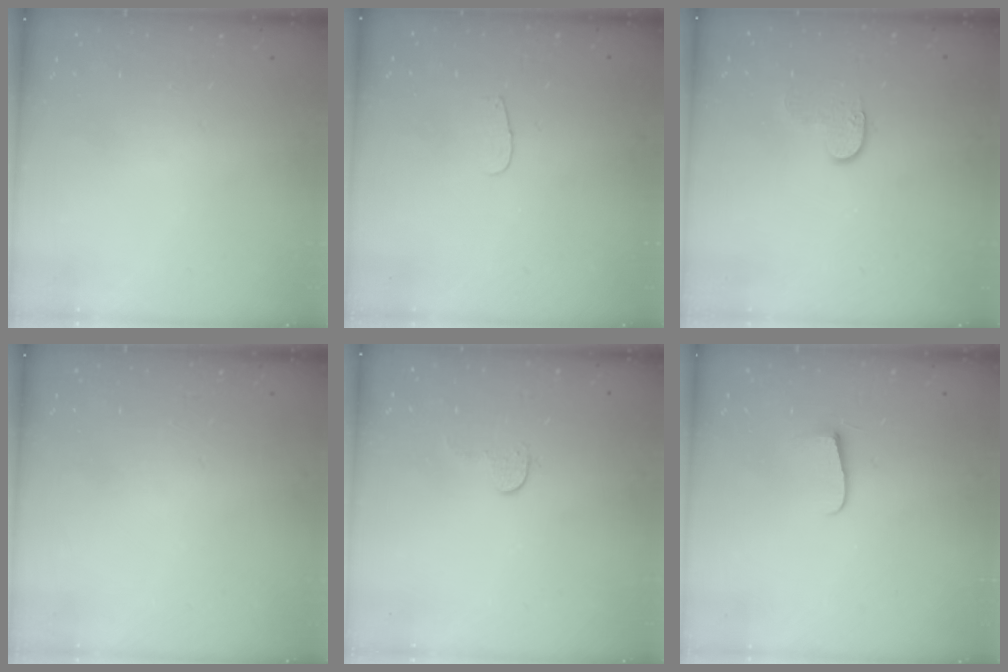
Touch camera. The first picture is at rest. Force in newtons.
{"total": 3.3, "press": 3.3, "slide": 0.3}
{"total": 5.6, "press": 5.6, "slide": 0.5}
{"total": 0.0}
{"total": 5.7, "press": 5.7, "slide": 0.2}
{"total": 6.8, "press": 6.8, "slide": 0.6}